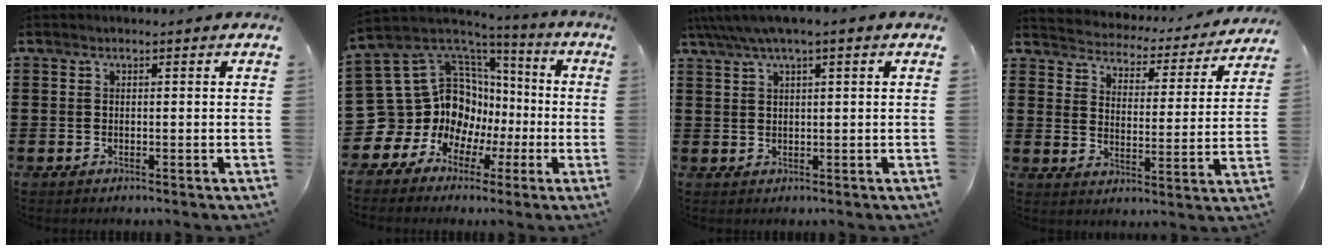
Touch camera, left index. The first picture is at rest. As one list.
[{"total": 15.0, "force": [0.4, 13.9, 5.7], "torque": [-0.183, -0.039, 0.029]}, {"total": 2.8, "force": [1.4, 0.2, 2.4], "torque": [-0.048, 0.001, 0.024]}, {"total": 3.0, "force": [2.9, 0.3, -0.3], "torque": [-0.017, -0.031, 0.041]}]